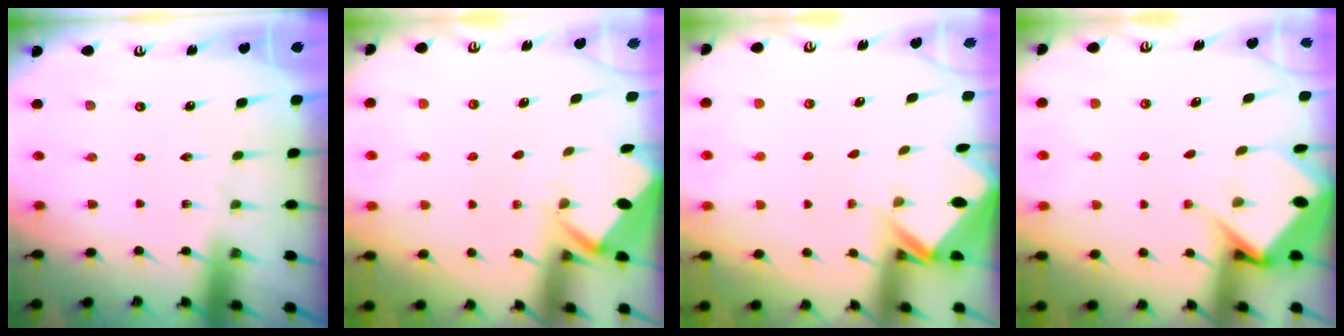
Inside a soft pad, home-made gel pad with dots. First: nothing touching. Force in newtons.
{"total": 2.7, "press": 2.7, "slide": 0.2}
{"total": 2.6, "press": 2.6, "slide": 0.1}
{"total": 5.6, "press": 5.6, "slide": 0.7}